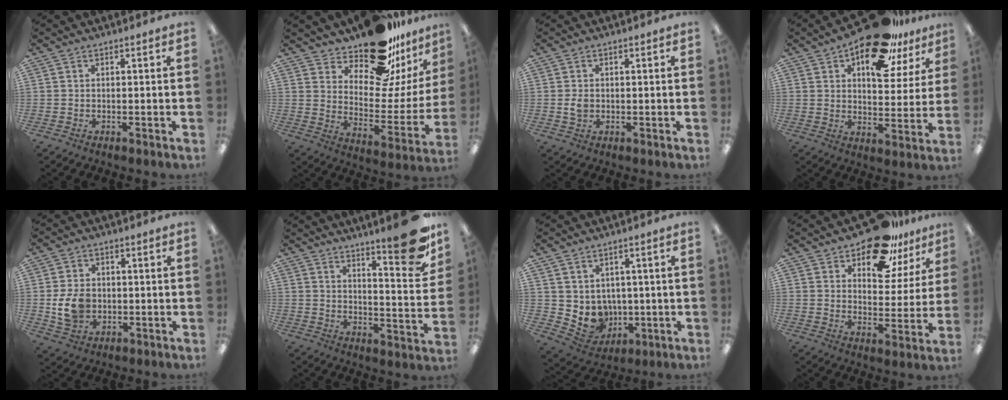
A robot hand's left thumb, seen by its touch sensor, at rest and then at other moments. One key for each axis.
{"total": 19.4, "fx": 15.9, "fy": 7.4, "fz": 8.4, "tx": -0.128, "ty": -0.119, "tz": 0.277}
{"total": 2.7, "fx": -0.1, "fy": 2.1, "fz": 1.7, "tx": -0.024, "ty": 0.002, "tz": -0.004}
{"total": 19.9, "fx": 12.7, "fy": 9.2, "fz": 12.2, "tx": -0.180, "ty": -0.061, "tz": 0.212}
{"total": 8.5, "fx": -0.8, "fy": 6.7, "fz": 5.1, "tx": -0.101, "ty": 0.005, "tz": -0.014}
{"total": 14.6, "fx": 10.8, "fy": 3.0, "fz": 9.3, "tx": -0.110, "ty": -0.083, "tz": 0.170}
{"total": 6.2, "fx": 1.7, "fy": 5.8, "fz": 1.2, "tx": -0.032, "ty": -0.019, "tz": 0.043}
{"total": 17.4, "fx": 12.8, "fy": 8.1, "fz": 8.5, "tx": -0.128, "ty": -0.075, "tz": 0.225}